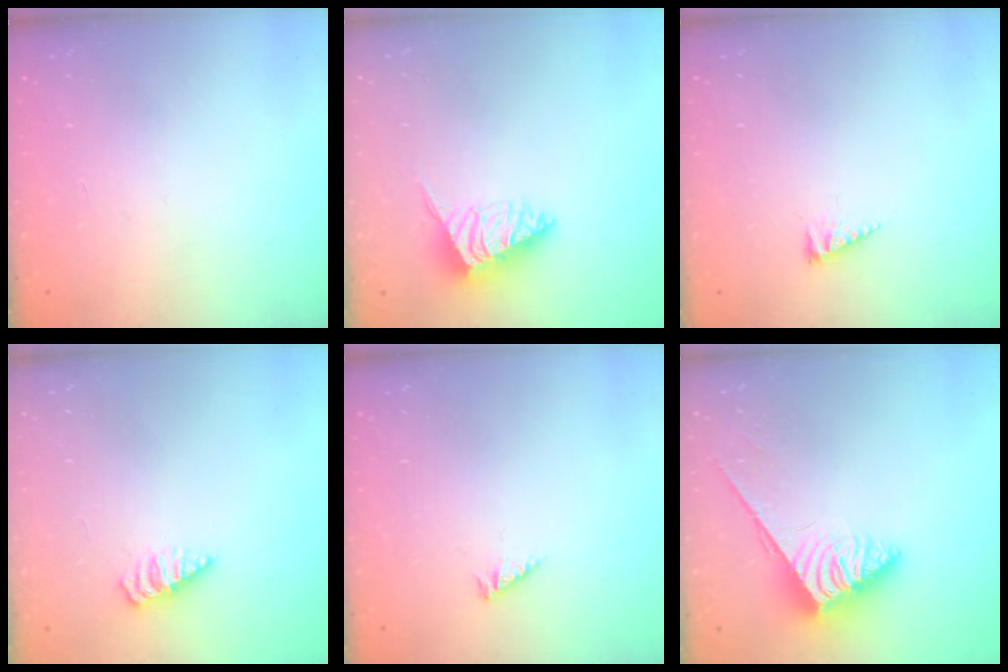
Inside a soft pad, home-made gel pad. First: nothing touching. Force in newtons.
{"total": 2.9, "press": 2.9, "slide": 0.5}
{"total": 3.2, "press": 3.1, "slide": 0.6}
{"total": 2.5, "press": 2.5, "slide": 0.3}
{"total": 1.7, "press": 1.6, "slide": 0.4}
{"total": 3.8, "press": 3.8, "slide": 0.6}